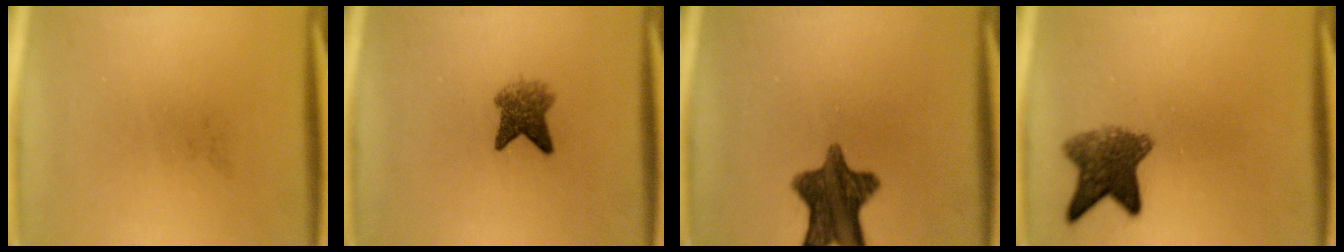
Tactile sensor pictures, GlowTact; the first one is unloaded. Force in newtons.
{"total": 4.2}
{"total": 10.9}
{"total": 6.8}